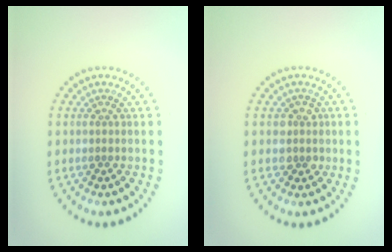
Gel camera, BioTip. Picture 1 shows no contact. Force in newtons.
{"total": 1.7, "press": 1.5, "slide": 0.7}